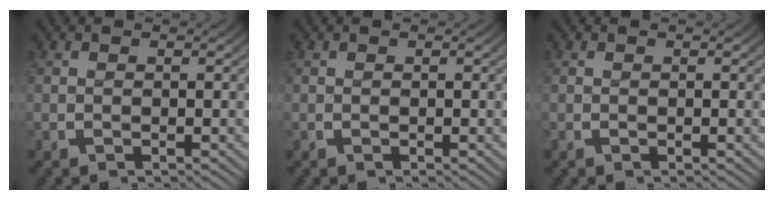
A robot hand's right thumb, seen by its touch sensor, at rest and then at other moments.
{"total": 0.0}
{"total": 0.0}